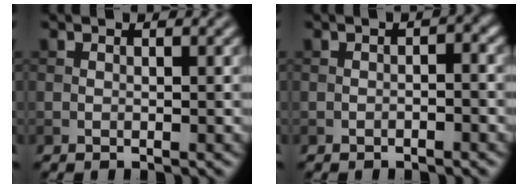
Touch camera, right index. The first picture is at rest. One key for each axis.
{"total": 1.0, "fx": -0.4, "fy": 0.4, "fz": 0.9, "tx": -0.012, "ty": 0.004, "tz": -0.007}